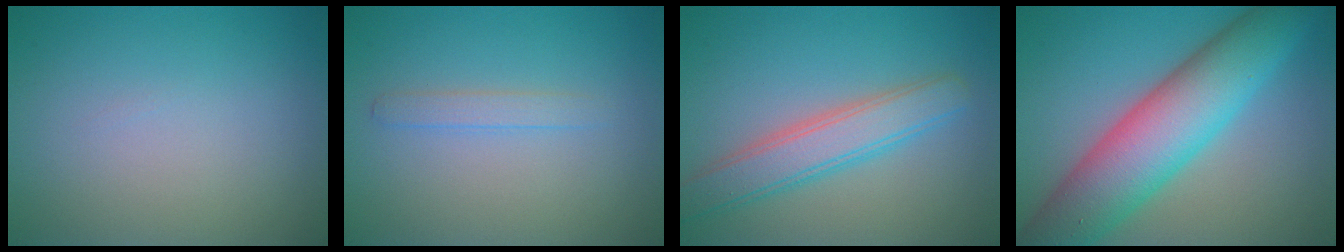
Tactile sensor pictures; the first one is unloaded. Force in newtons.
{"total": 1.3, "press": 1.3, "slide": 0.1}
{"total": 4.4, "press": 4.4, "slide": 0.2}
{"total": 10.3, "press": 10.3, "slide": 0.4}